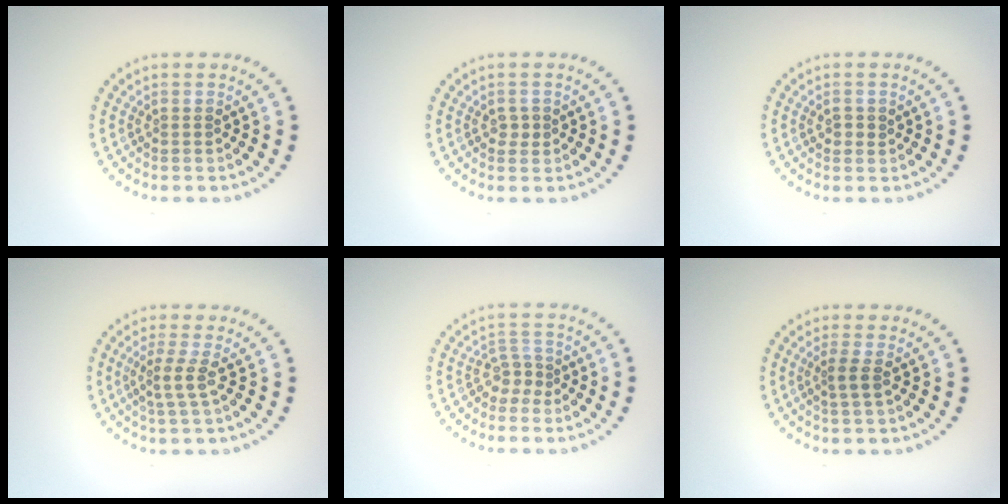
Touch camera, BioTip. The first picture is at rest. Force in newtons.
{"total": 1.1, "press": 1.0, "slide": 0.3}
{"total": 1.2, "press": 1.1, "slide": 0.5}
{"total": 2.1, "press": 1.5, "slide": 1.4}
{"total": 1.9, "press": 1.3, "slide": 1.4}
{"total": 1.5, "press": 1.2, "slide": 0.9}